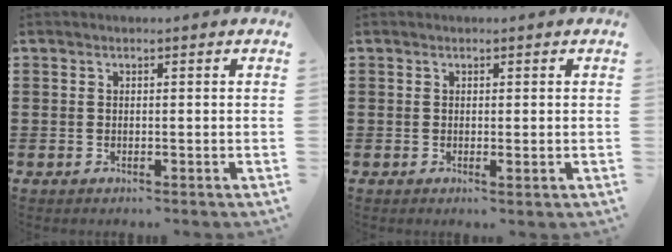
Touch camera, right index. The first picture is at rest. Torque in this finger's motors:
{"motor_torque": [0.20, 0.14, 0.09, 0.00]}